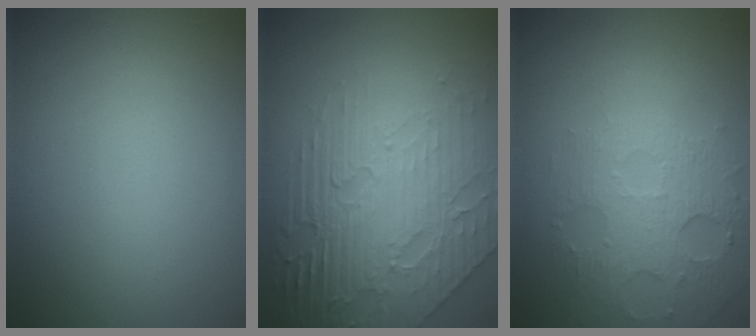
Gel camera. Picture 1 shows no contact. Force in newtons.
{"total": 7.9, "press": 5.7, "slide": 5.5}
{"total": 3.5, "press": 3.2, "slide": 1.4}